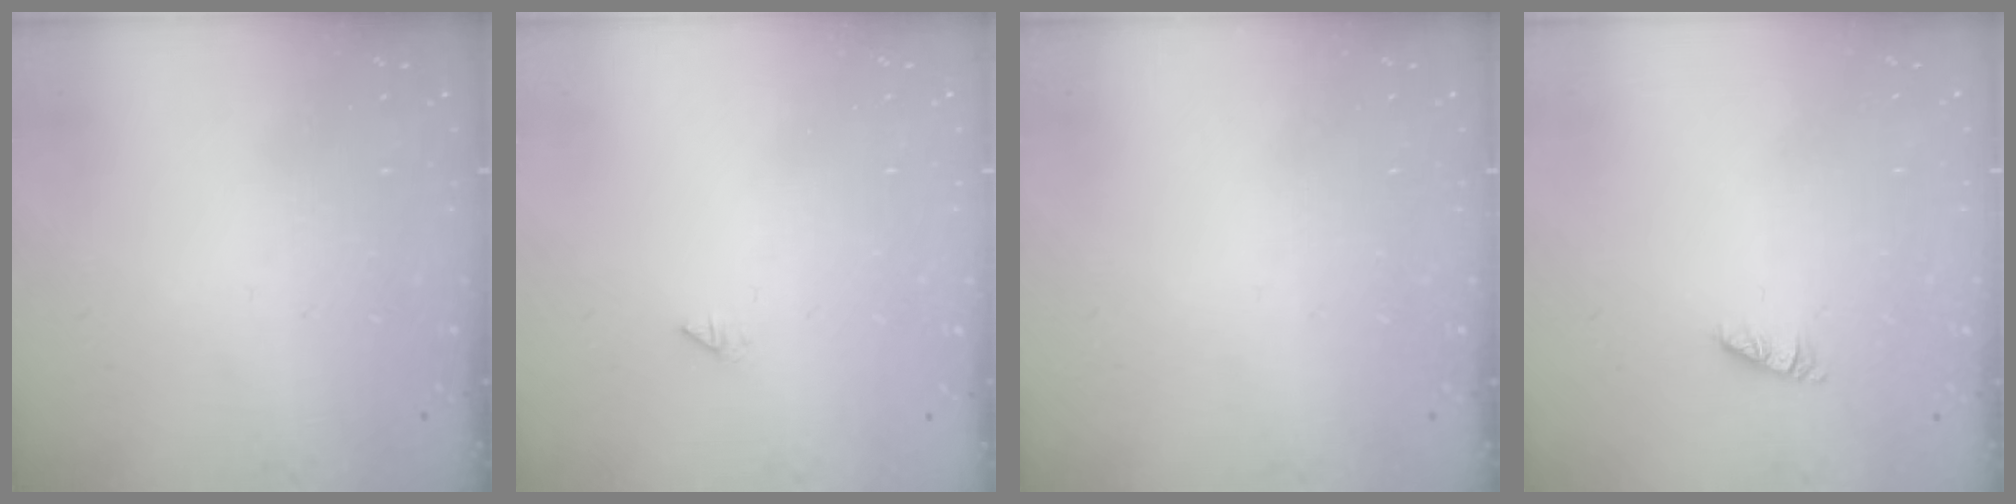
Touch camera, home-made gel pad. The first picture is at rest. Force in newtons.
{"total": 0.0}
{"total": 0.0}
{"total": 0.7, "press": 0.7, "slide": 0.1}